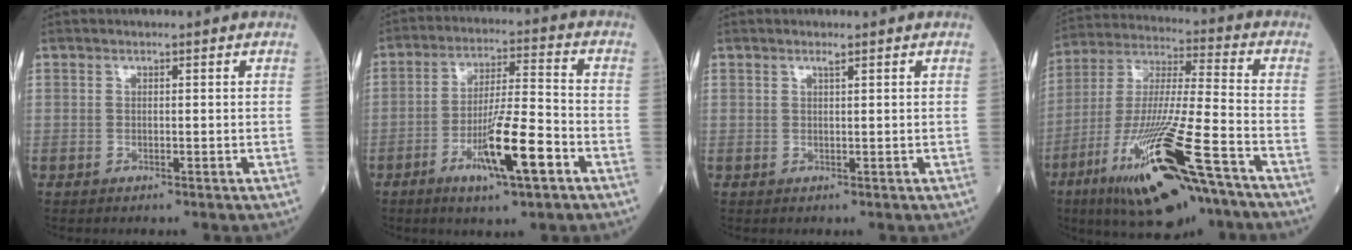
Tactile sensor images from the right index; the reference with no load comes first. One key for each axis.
{"total": 11.4, "fx": -5.0, "fy": 1.0, "fz": 10.2, "tx": -0.182, "ty": -0.009, "tz": -0.087}
{"total": 0.7, "fx": 0.5, "fy": -0.1, "fz": 0.5, "tx": -0.011, "ty": -0.002, "tz": 0.010}
{"total": 21.9, "fx": -11.9, "fy": 3.0, "fz": 18.1, "tx": -0.339, "ty": -0.041, "tz": -0.207}